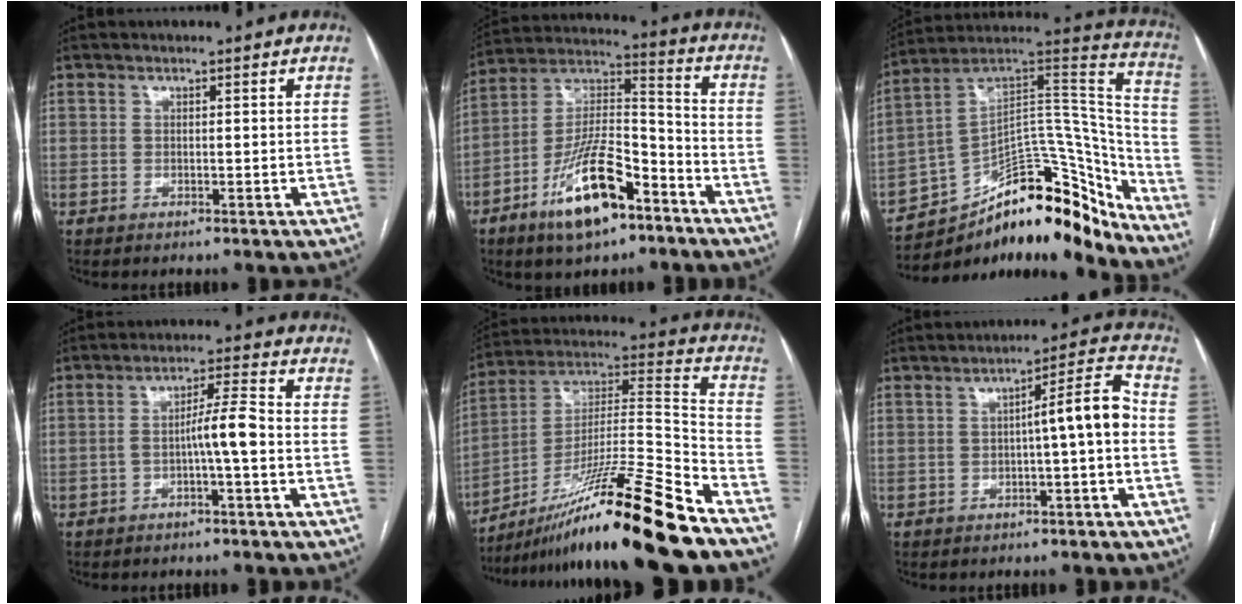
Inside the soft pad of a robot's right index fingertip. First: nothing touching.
{"total": 16.4, "force": [-9.3, 5.4, 12.4], "torque": [-0.237, 0.008, -0.160]}
{"total": 24.2, "force": [-18.6, 8.8, 12.9], "torque": [-0.143, 0.072, -0.276]}
{"total": 5.1, "force": [-1.6, -0.2, 4.8], "torque": [-0.081, 0.015, -0.025]}
{"total": 23.7, "force": [-17.2, -1.1, 16.2], "torque": [-0.259, -0.010, -0.300]}
{"total": 6.7, "force": [-0.8, 0.3, 6.6], "torque": [-0.093, 0.023, -0.012]}